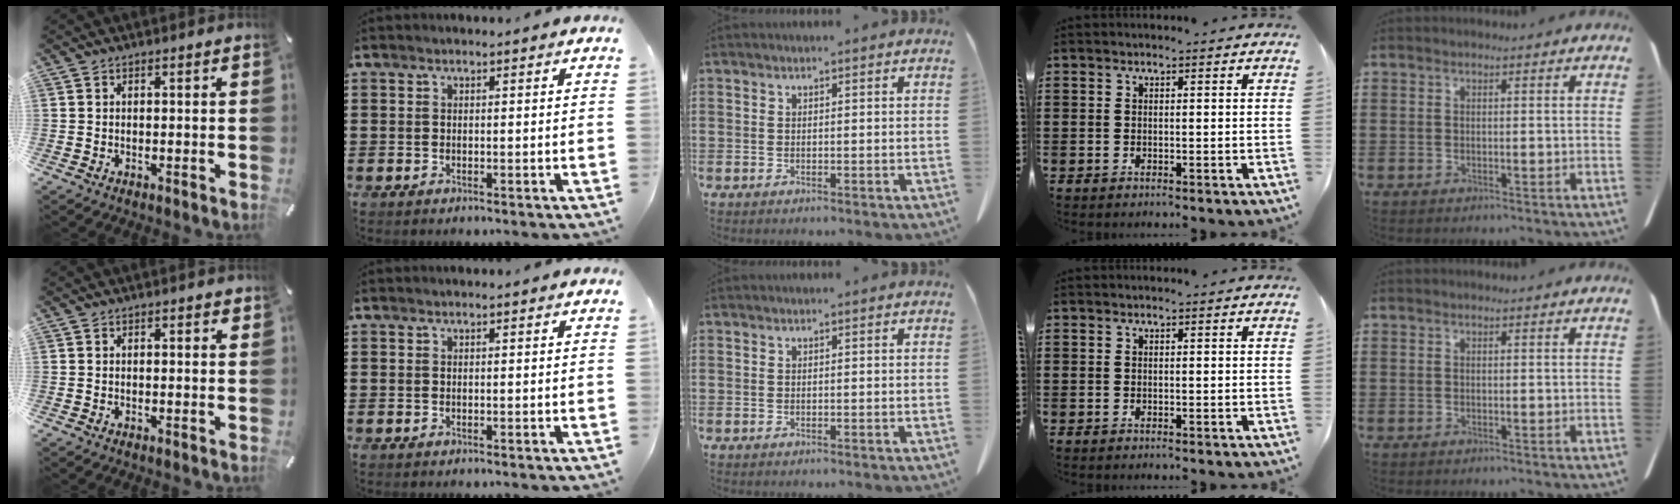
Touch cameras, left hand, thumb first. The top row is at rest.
{"thumb": {"total": 0.5, "force": [0.2, 0.3, 0.4], "torque": [0.000, -0.002, 0.001]}}